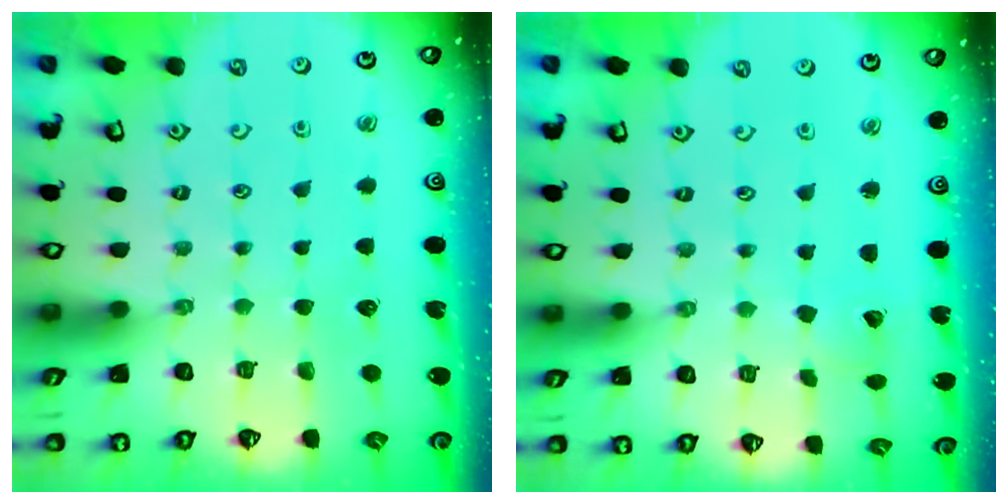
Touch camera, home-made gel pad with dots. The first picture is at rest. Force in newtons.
{"total": 2.2, "press": 2.2, "slide": 0.2}